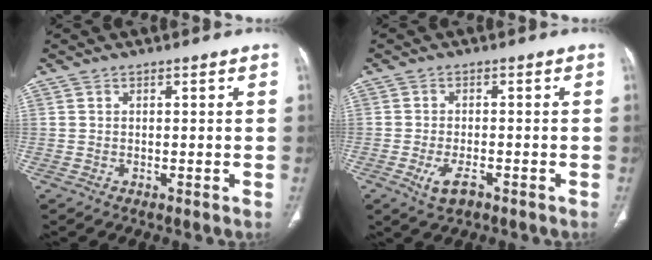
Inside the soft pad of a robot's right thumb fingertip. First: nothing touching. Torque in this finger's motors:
{"motor_torque": [0.02, 0.01, -0.09, -0.01, 0.02]}